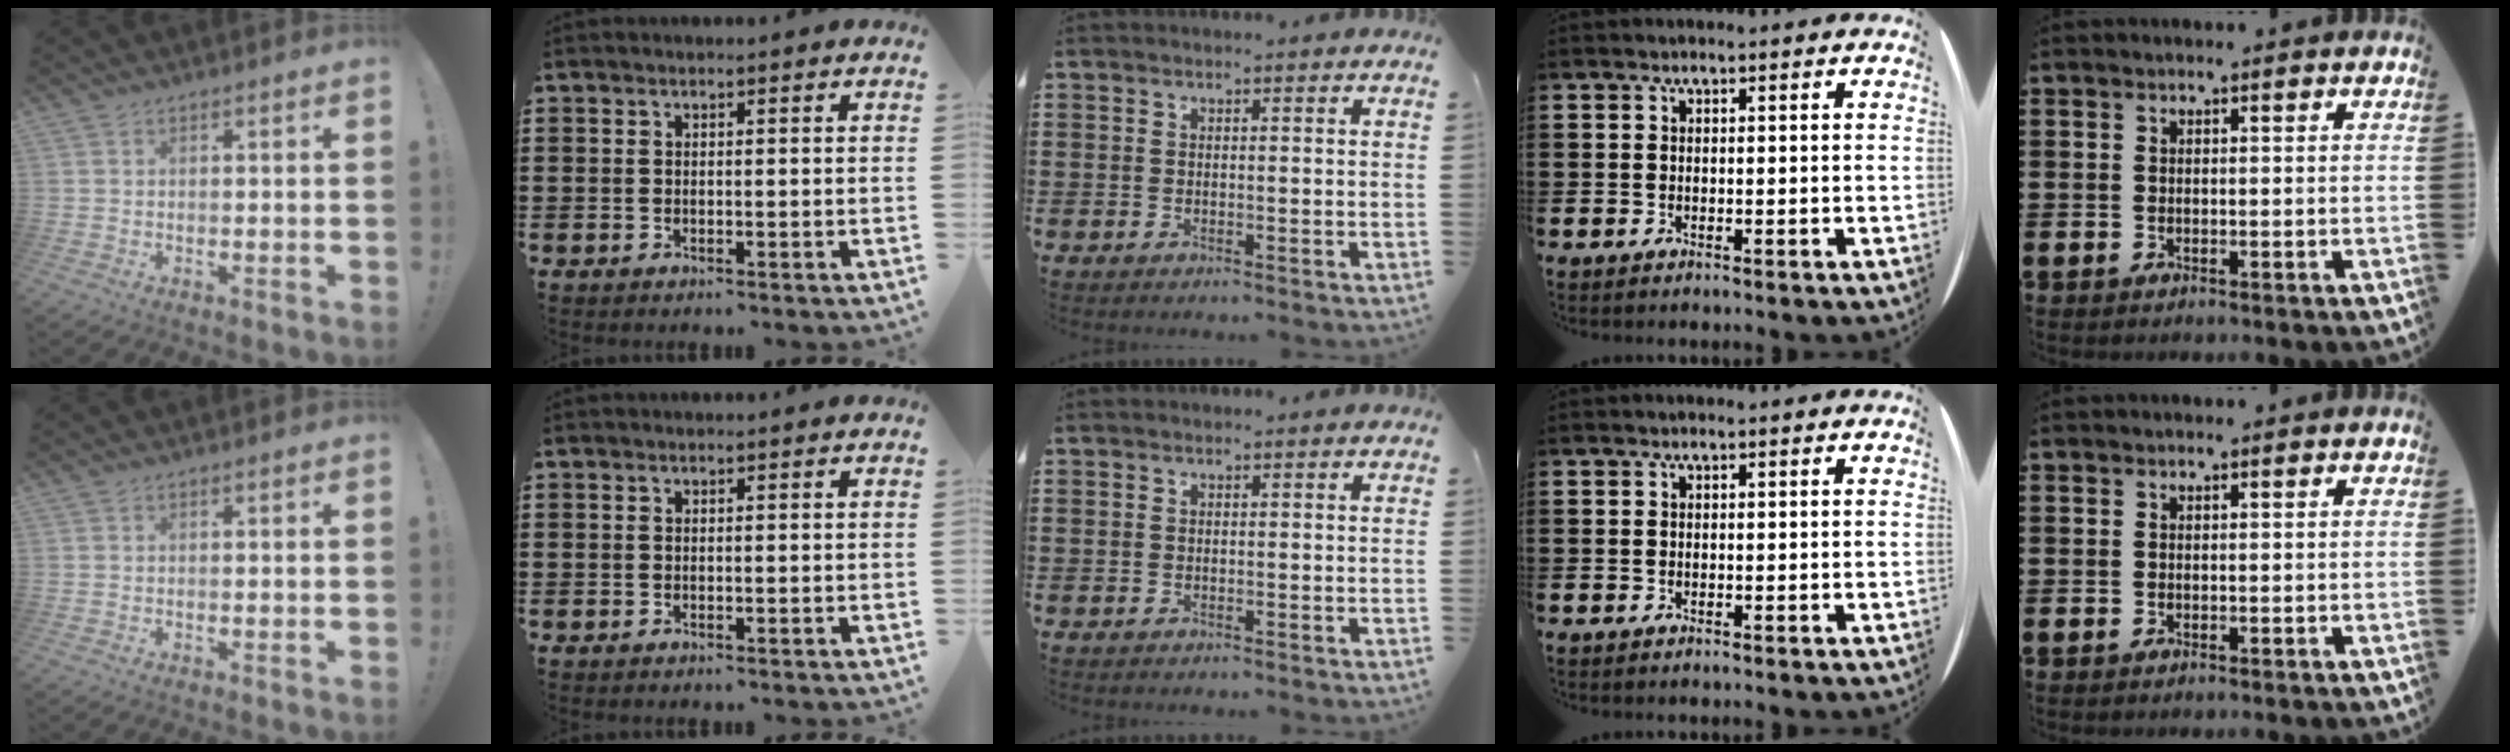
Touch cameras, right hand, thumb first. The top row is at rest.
{}